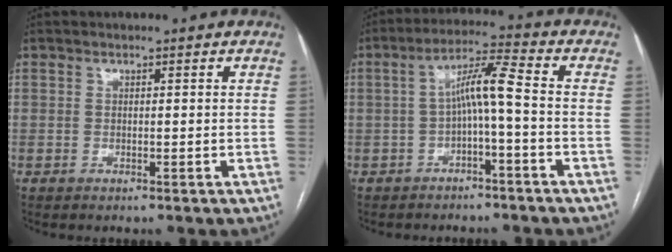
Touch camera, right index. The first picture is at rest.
{"total": 6.4, "force": [-1.1, 0.1, 6.3], "torque": [-0.113, 0.028, -0.018]}